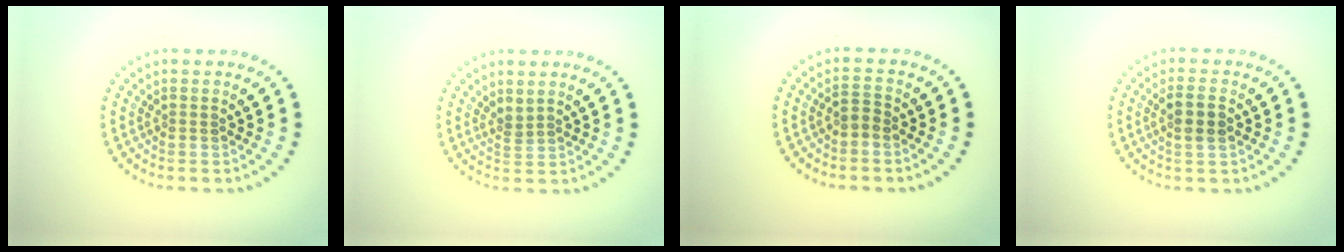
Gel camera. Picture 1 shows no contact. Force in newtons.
{"total": 1.0, "press": 0.4, "slide": 0.9}
{"total": 1.4, "press": 1.2, "slide": 0.6}
{"total": 2.4, "press": 2.3, "slide": 0.7}